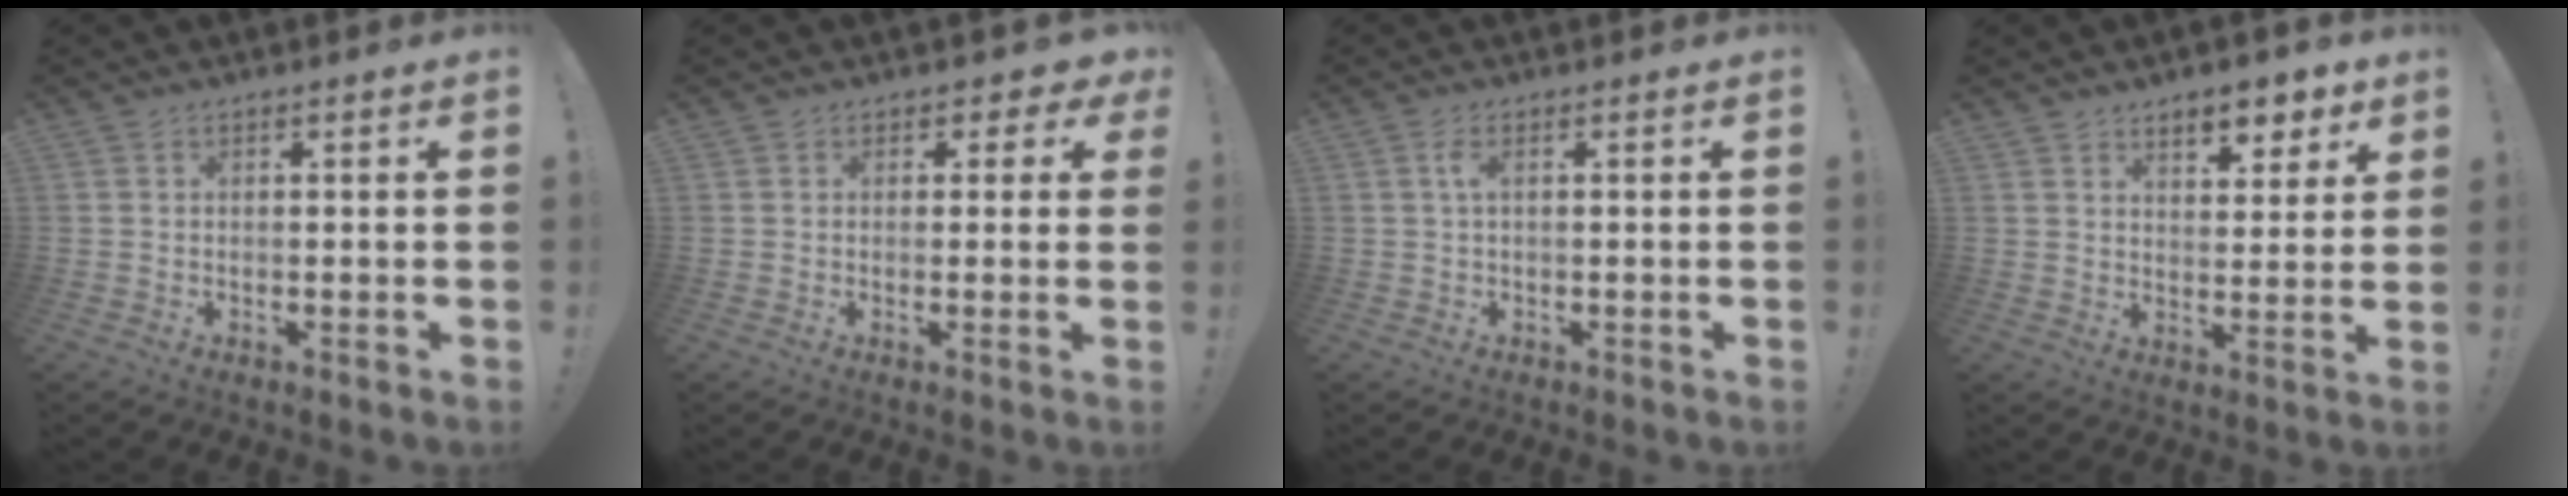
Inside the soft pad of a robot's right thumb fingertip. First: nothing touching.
{"total": 2.9, "force": [1.1, 2.4, 1.2], "torque": [-0.004, -0.007, 0.015]}
{"total": 2.2, "force": [0.3, 0.5, 2.1], "torque": [-0.035, 0.000, 0.003]}
{"total": 7.2, "force": [5.5, 3.7, 2.9], "torque": [-0.019, -0.046, 0.097]}